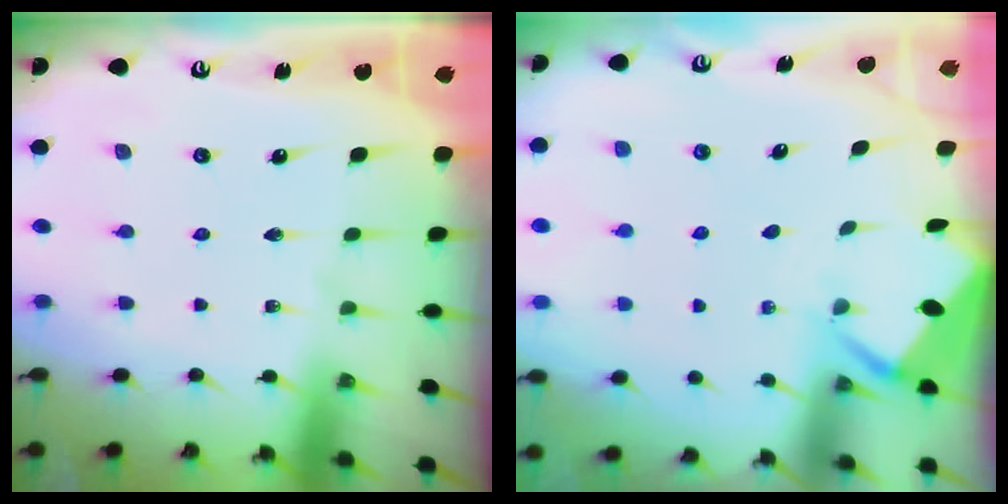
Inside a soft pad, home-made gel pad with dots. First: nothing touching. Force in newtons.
{"total": 2.8, "press": 2.8, "slide": 0.3}